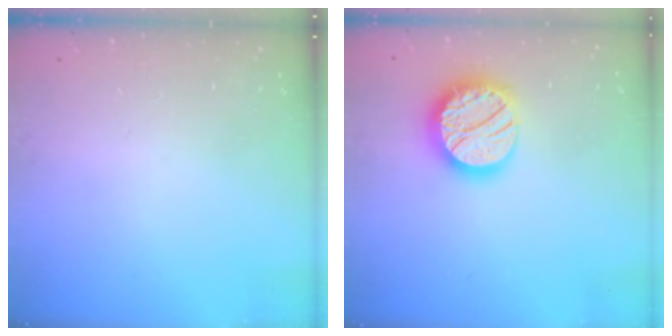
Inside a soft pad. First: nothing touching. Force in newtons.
{"total": 19.2, "press": 19.1, "slide": 1.2}